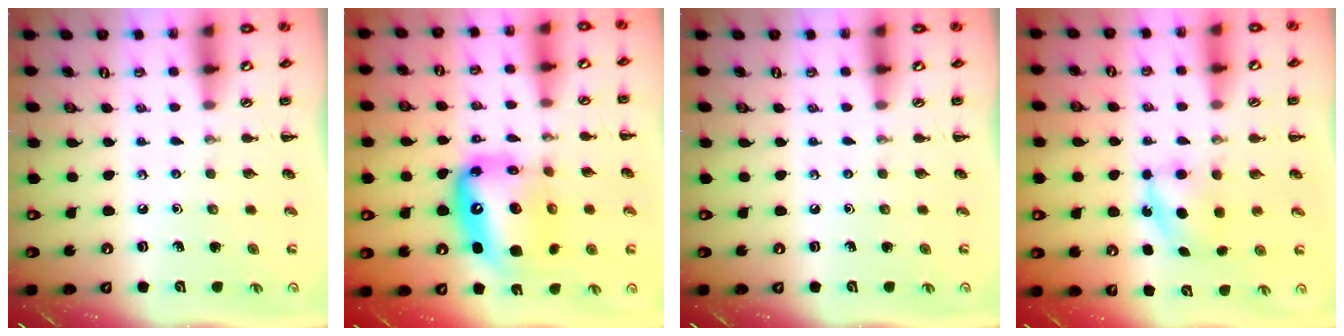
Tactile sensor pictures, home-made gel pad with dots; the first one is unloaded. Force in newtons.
{"total": 16.3, "press": 15.7, "slide": 4.4}
{"total": 0.0}
{"total": 5.8, "press": 5.6, "slide": 1.6}